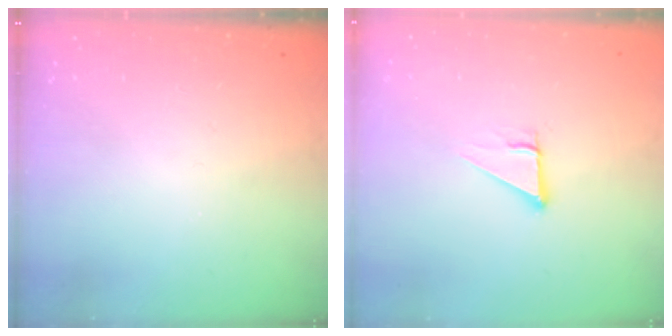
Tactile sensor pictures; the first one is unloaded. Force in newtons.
{"total": 3.7, "press": 3.7, "slide": 0.2}